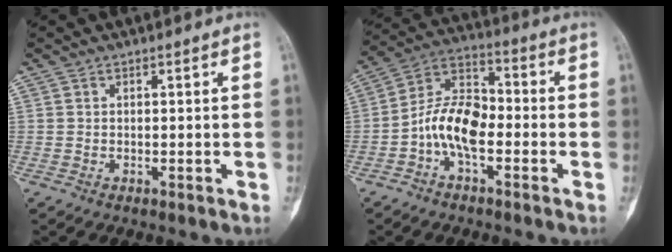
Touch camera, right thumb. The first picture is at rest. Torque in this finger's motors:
{"motor_torque": [1.06, 1.83, 0.04, -0.30, 0.03]}